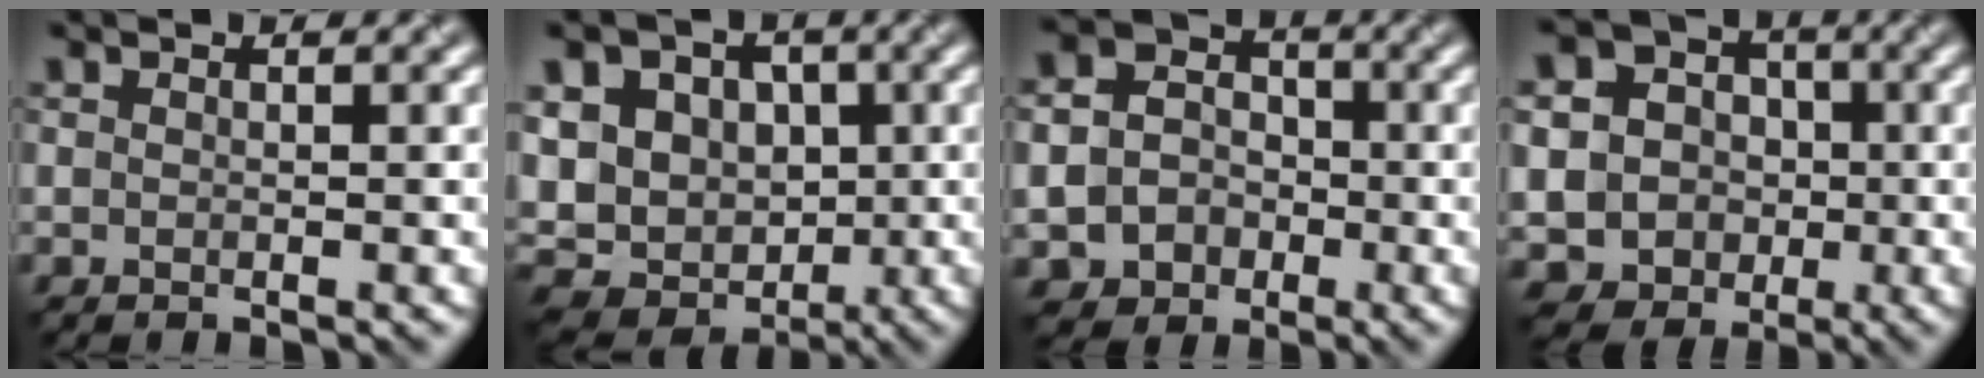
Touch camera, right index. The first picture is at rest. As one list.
[{"total": 14.8, "force": [1.1, 12.7, 7.5], "torque": [-0.146, 0.023, 0.007]}, {"total": 7.8, "force": [-2.6, 6.9, 2.6], "torque": [-0.040, -0.019, -0.055]}, {"total": 9.4, "force": [-1.9, 8.9, 2.6], "torque": [-0.062, 0.009, -0.055]}]